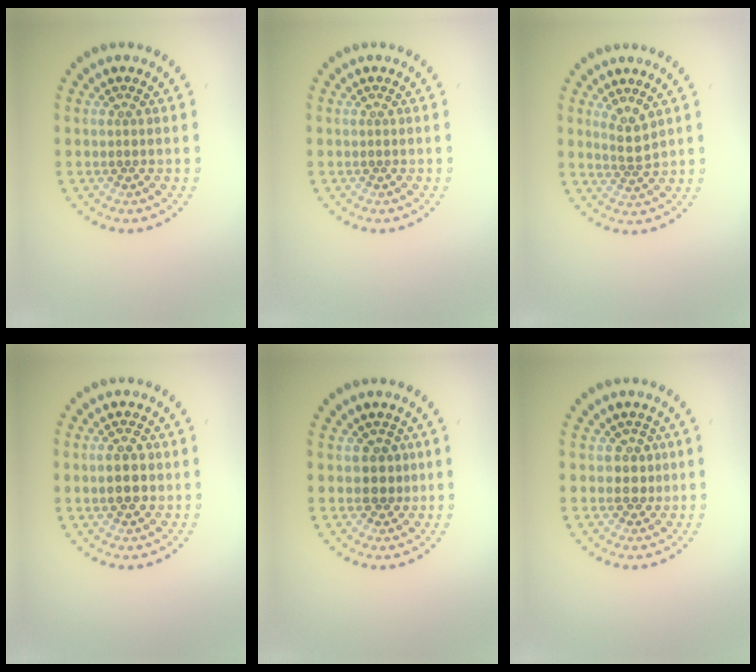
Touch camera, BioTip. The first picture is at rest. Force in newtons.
{"total": 0.0}
{"total": 2.0, "press": 1.5, "slide": 1.4}
{"total": 2.6, "press": 2.6, "slide": 0.0}
{"total": 1.9, "press": 1.5, "slide": 1.1}
{"total": 1.8, "press": 1.4, "slide": 1.2}